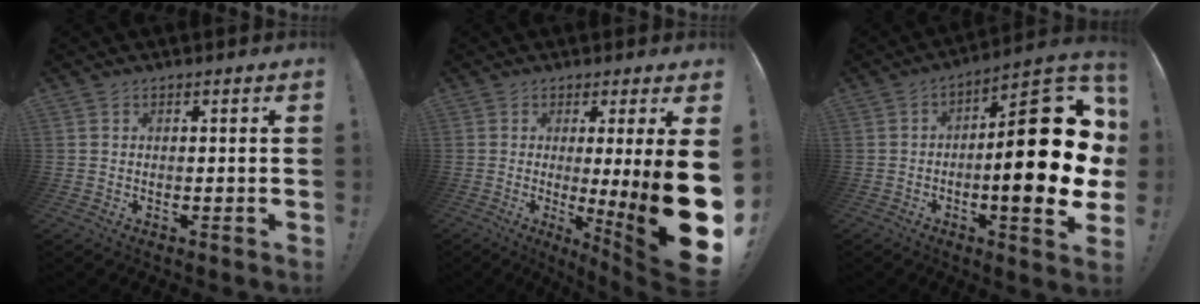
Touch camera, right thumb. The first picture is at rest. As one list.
[{"total": 16.7, "force": [-1.0, -0.6, 16.6], "torque": [-0.242, -0.036, -0.012]}, {"total": 24.0, "force": [-1.3, 7.7, 22.7], "torque": [-0.309, 0.016, -0.021]}]